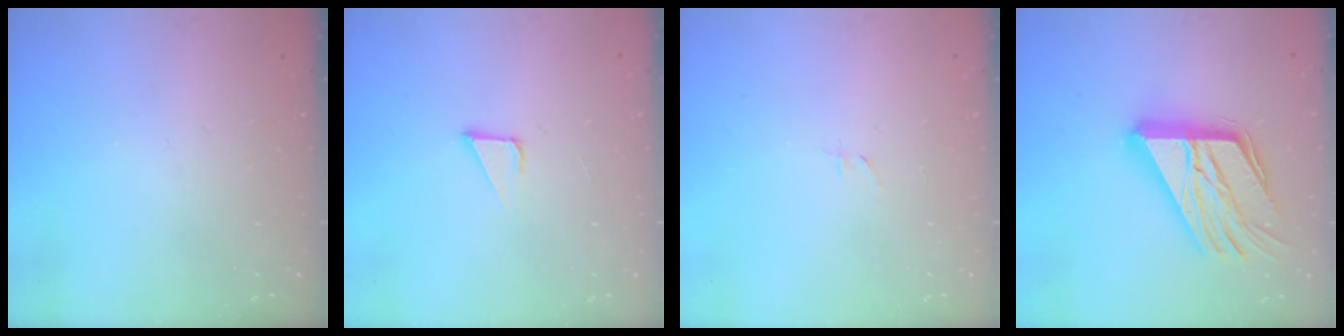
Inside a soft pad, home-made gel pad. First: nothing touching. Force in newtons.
{"total": 2.2, "press": 2.2, "slide": 0.2}
{"total": 4.5, "press": 3.7, "slide": 2.5}
{"total": 23.5, "press": 23.3, "slide": 2.3}